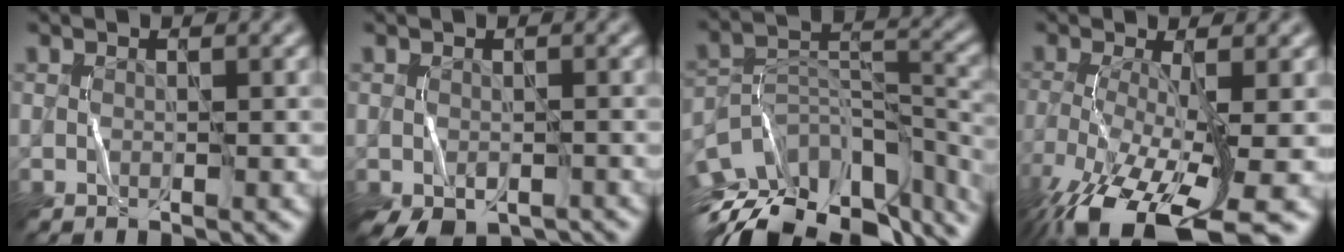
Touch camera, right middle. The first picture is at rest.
{"total": 3.1, "force": [-1.8, 1.8, 1.6], "torque": [-0.028, -0.017, -0.025]}
{"total": 14.3, "force": [-10.6, 6.0, 7.5], "torque": [-0.151, 0.011, -0.150]}
{"total": 11.1, "force": [-5.5, 3.7, 8.9], "torque": [-0.181, -0.027, -0.098]}